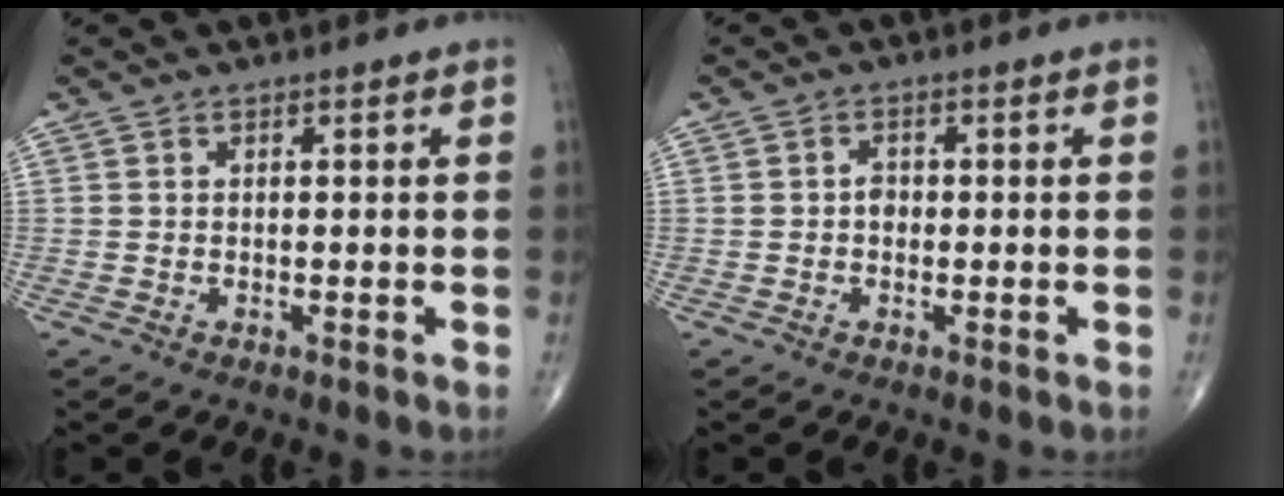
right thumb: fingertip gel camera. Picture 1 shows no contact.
{"total": 1.6, "force": [-0.2, 1.2, 1.0], "torque": [-0.008, 0.005, -0.006]}